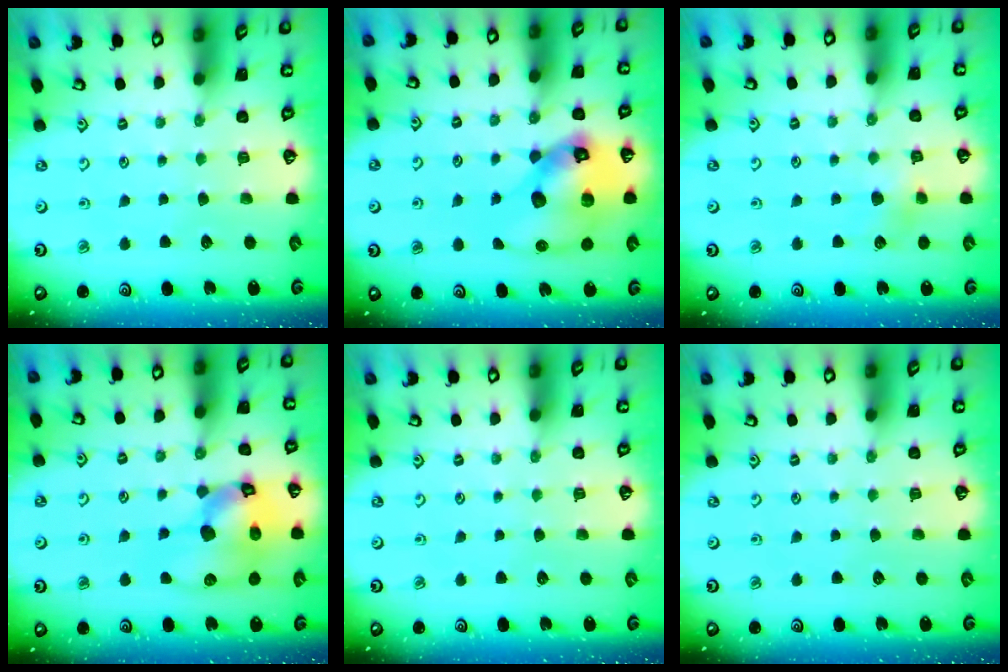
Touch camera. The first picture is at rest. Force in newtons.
{"total": 18.0, "press": 17.8, "slide": 2.4}
{"total": 6.7, "press": 6.7, "slide": 0.7}
{"total": 19.0, "press": 18.8, "slide": 2.7}
{"total": 0.0}
{"total": 0.0}